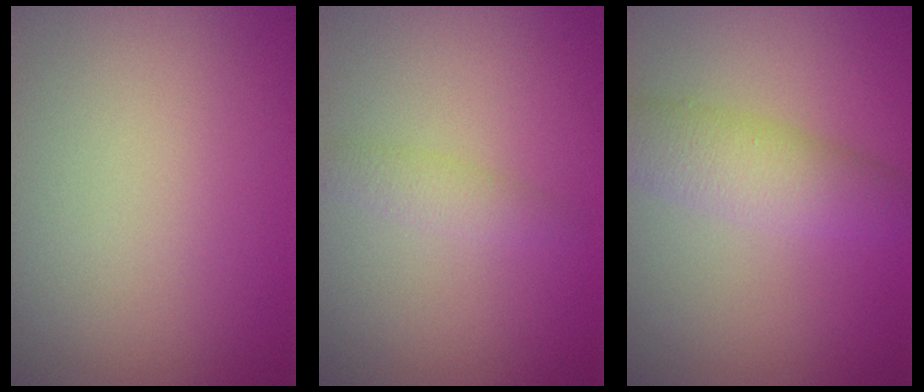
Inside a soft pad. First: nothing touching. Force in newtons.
{"total": 1.5, "press": 1.5, "slide": 0.0}
{"total": 4.3, "press": 4.3, "slide": 0.1}